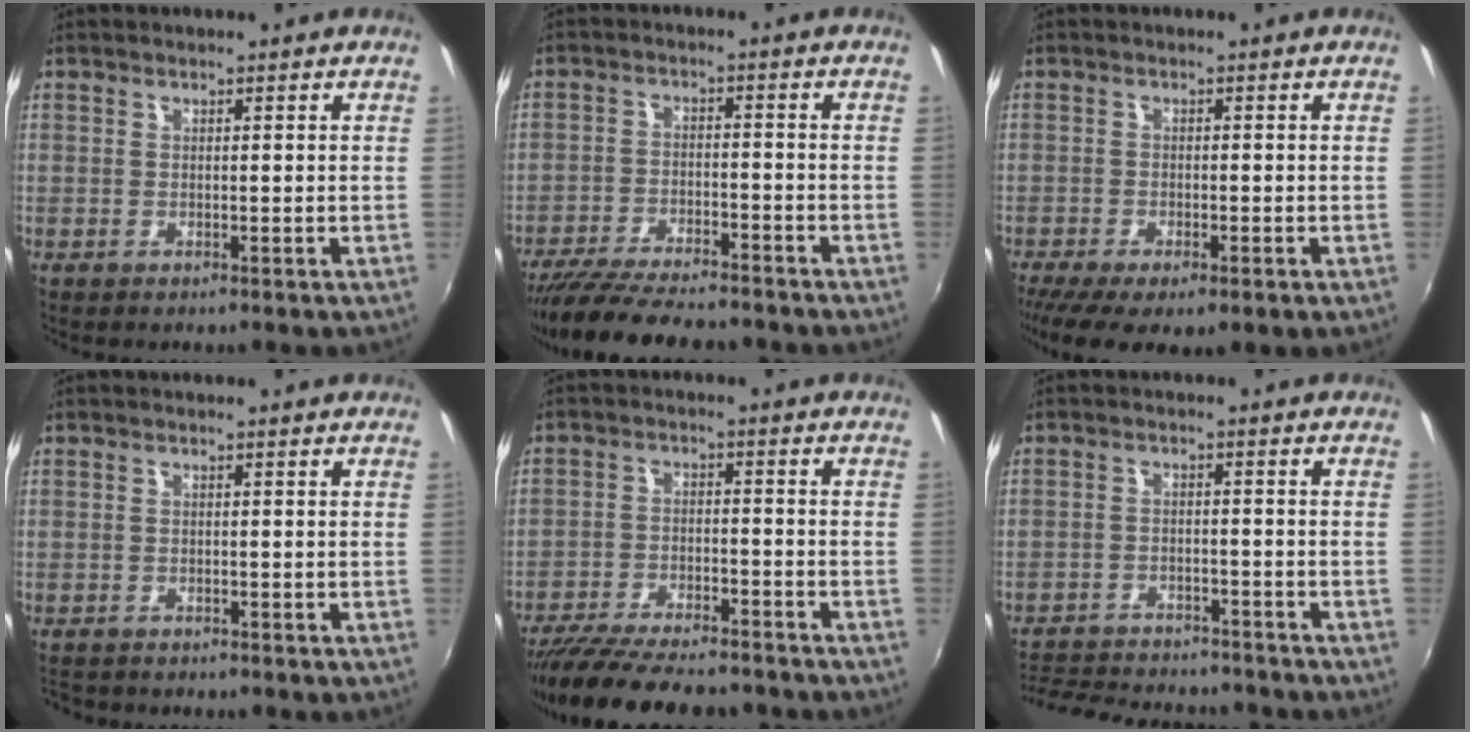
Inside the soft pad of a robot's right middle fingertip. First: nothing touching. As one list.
[{"total": 13.9, "force": [-12.1, 3.1, 6.1], "torque": [-0.135, -0.023, -0.198]}, {"total": 9.3, "force": [-5.8, 2.9, 6.6], "torque": [-0.136, -0.043, -0.091]}, {"total": 2.8, "force": [-2.6, 0.9, 0.6], "torque": [-0.022, -0.014, -0.046]}, {"total": 16.0, "force": [-13.6, 4.1, 7.2], "torque": [-0.151, -0.027, -0.214]}, {"total": 17.0, "force": [-14.8, 5.4, 6.2], "torque": [-0.143, -0.002, -0.211]}]